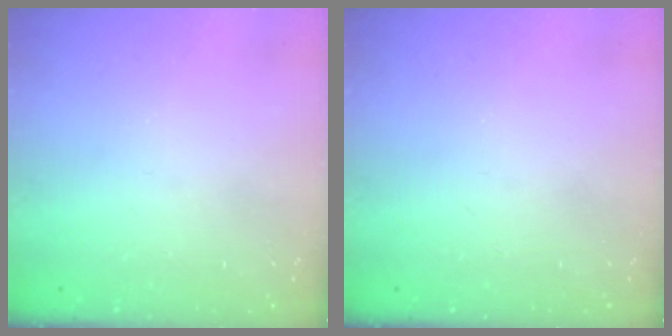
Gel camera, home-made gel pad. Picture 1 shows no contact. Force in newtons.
{"total": 0.0}